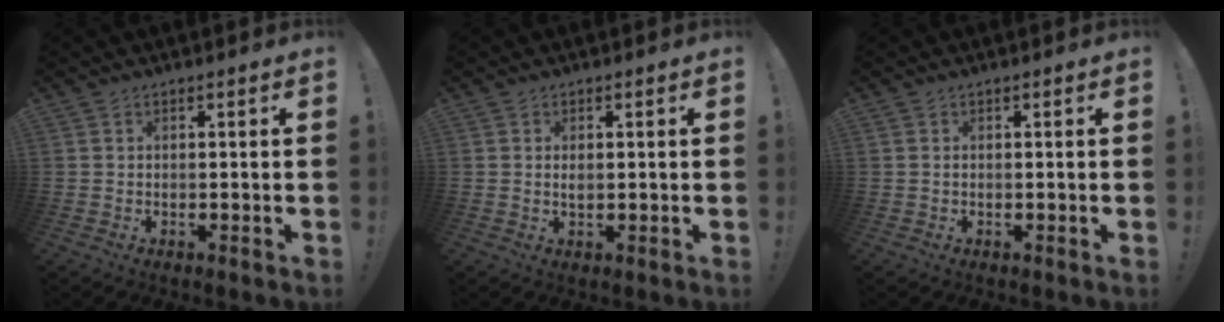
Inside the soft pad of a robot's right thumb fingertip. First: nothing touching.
{"total": 1.4, "force": [0.3, 0.8, 1.1], "torque": [-0.017, 0.001, 0.003]}
{"total": 0.0}